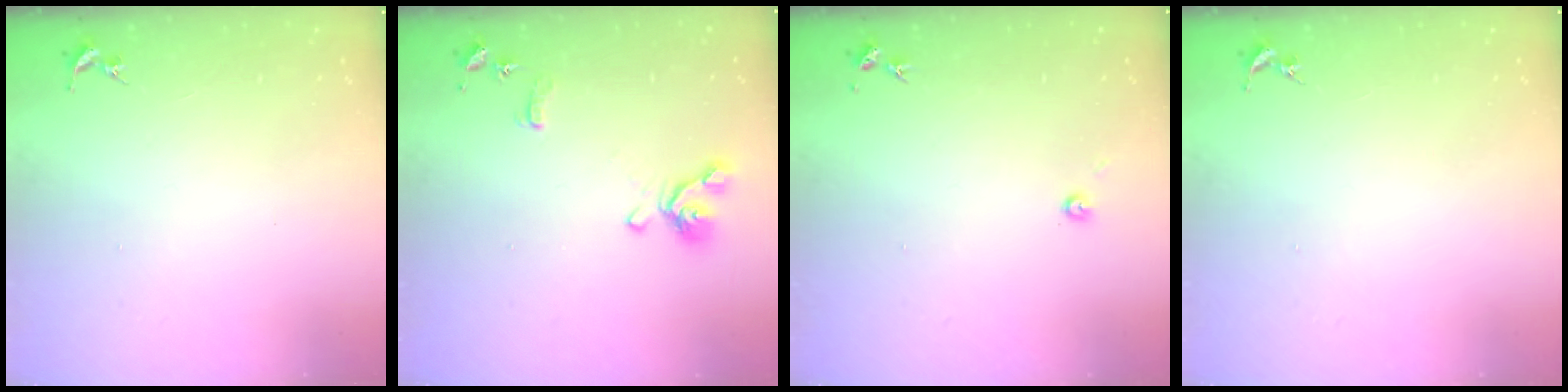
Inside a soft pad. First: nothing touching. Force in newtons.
{"total": 11.3, "press": 11.2, "slide": 1.3}
{"total": 2.7, "press": 2.7, "slide": 0.2}
{"total": 0.0}